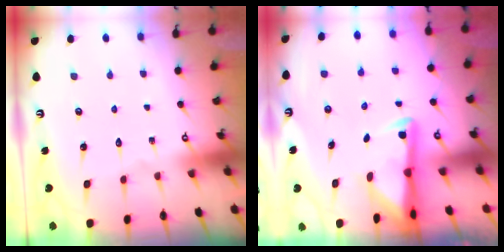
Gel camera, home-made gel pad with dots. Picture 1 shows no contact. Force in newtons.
{"total": 2.9, "press": 2.8, "slide": 0.5}